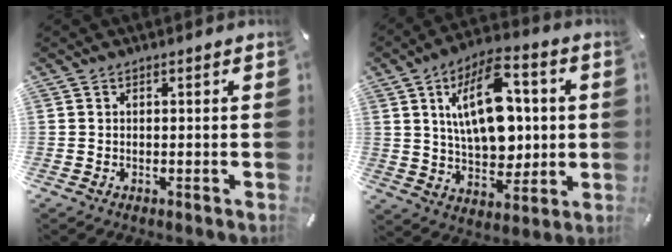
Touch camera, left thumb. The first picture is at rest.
{"total": 18.3, "force": [3.7, 10.5, 14.5], "torque": [-0.254, -0.003, 0.059]}